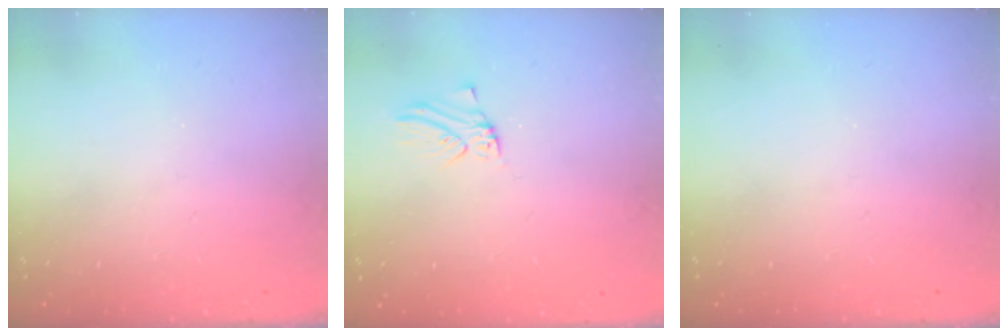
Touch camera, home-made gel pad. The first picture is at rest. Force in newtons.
{"total": 0.0}
{"total": 0.0}